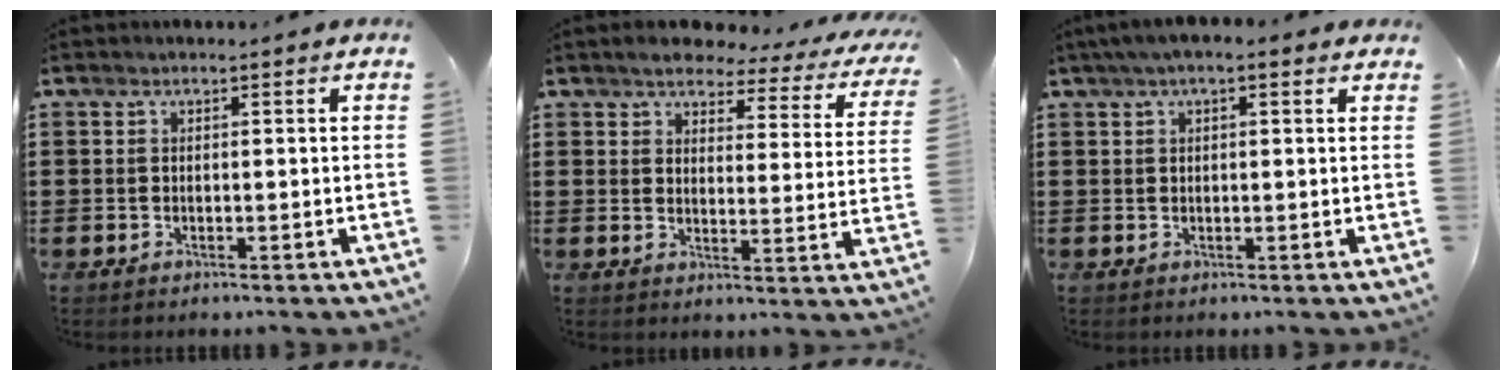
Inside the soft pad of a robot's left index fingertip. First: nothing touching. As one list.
[{"total": 4.3, "force": [4.0, 0.8, 1.4], "torque": [-0.041, -0.024, 0.062]}, {"total": 2.3, "force": [1.1, 0.9, 1.9], "torque": [-0.038, 0.007, 0.017]}]